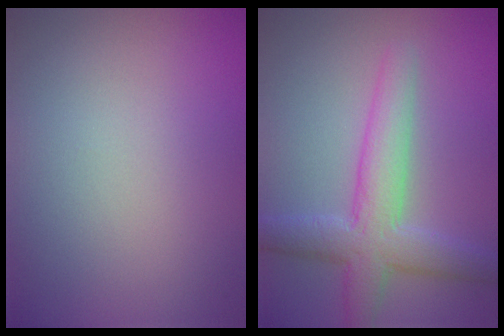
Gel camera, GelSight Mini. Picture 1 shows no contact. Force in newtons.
{"total": 5.0, "press": 5.0, "slide": 0.3}